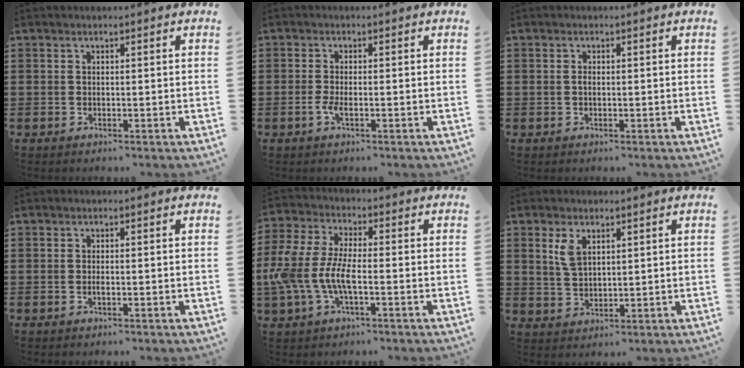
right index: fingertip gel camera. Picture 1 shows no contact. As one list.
[{"total": 2.0, "force": [-0.8, 0.3, 1.8], "torque": [-0.048, -0.007, -0.020]}, {"total": 0.6, "force": [-0.1, 0.3, 0.5], "torque": [-0.012, -0.002, -0.002]}, {"total": 0.7, "force": [-0.3, 0.1, 0.6], "torque": [-0.012, -0.003, -0.004]}, {"total": 7.4, "force": [-2.4, 3.0, 6.4], "torque": [-0.165, -0.016, -0.052]}, {"total": 3.5, "force": [1.7, 1.8, 2.4], "torque": [-0.055, 0.006, 0.032]}]